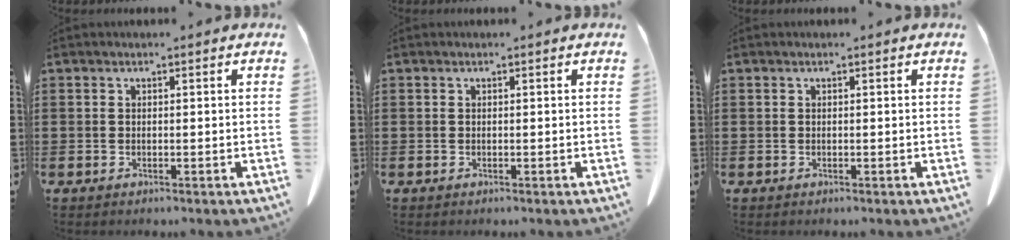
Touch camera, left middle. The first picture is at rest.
{"total": 0.0}
{"total": 0.0}